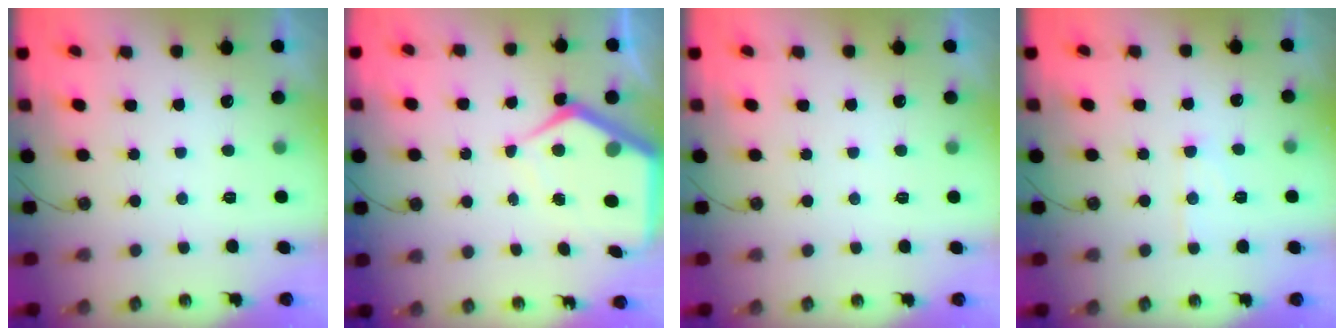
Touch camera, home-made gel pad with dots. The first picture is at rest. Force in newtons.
{"total": 9.2, "press": 9.1, "slide": 0.7}
{"total": 2.8, "press": 2.8, "slide": 0.5}
{"total": 7.4, "press": 7.4, "slide": 0.5}